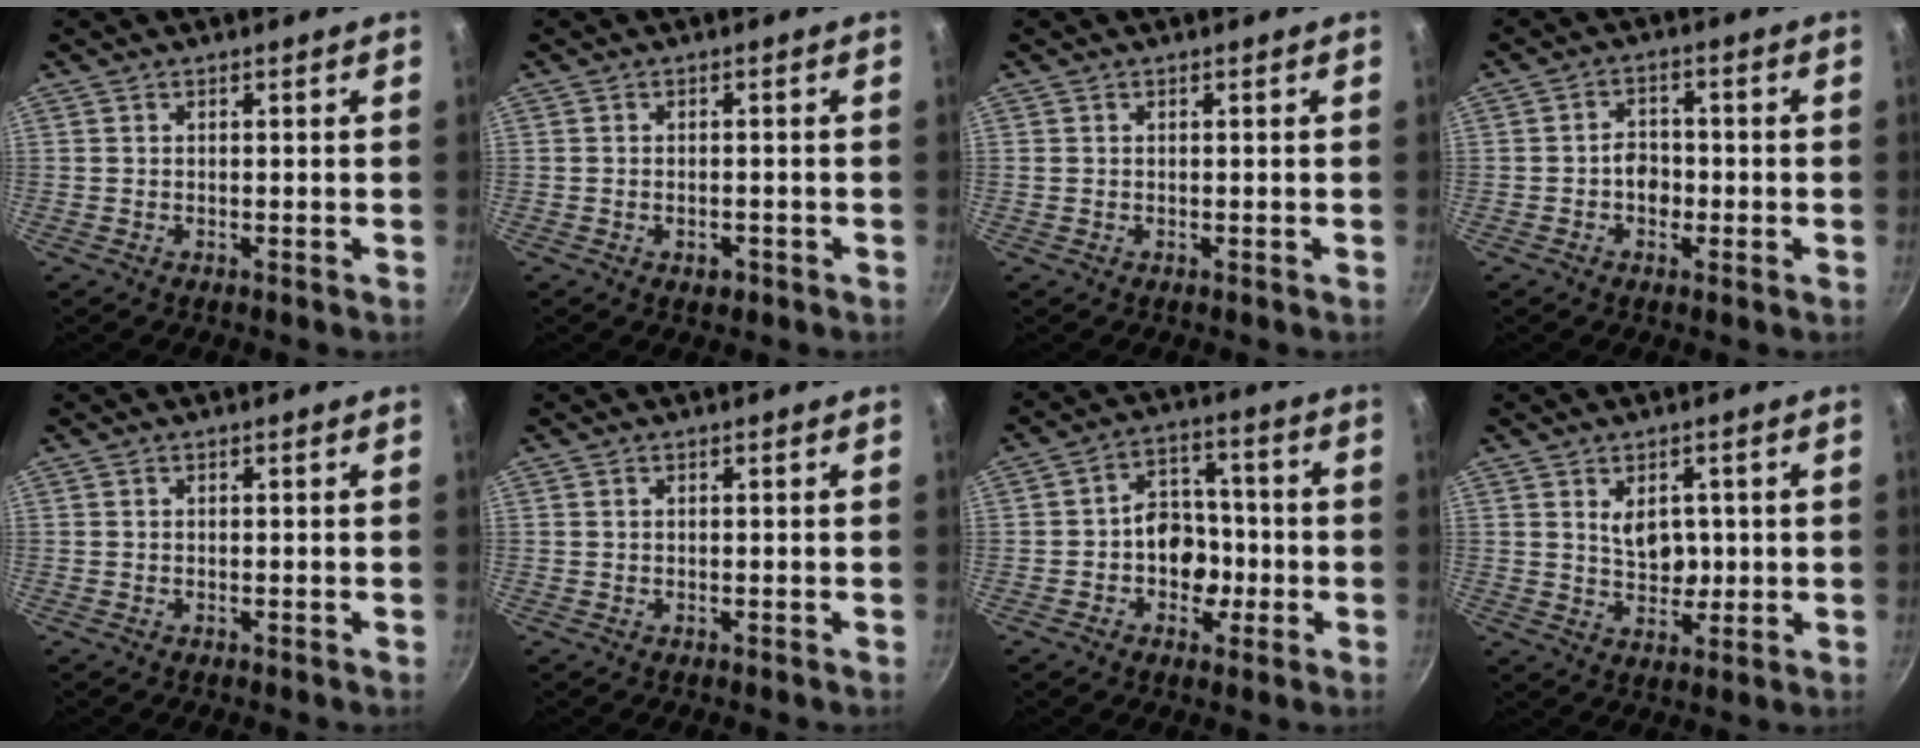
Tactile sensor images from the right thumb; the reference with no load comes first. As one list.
[{"total": 2.2, "force": [-1.0, 1.4, 1.4], "torque": [-0.018, 0.006, -0.012]}, {"total": 0.0}, {"total": 4.4, "force": [-1.1, 3.3, 2.6], "torque": [-0.017, 0.014, -0.020]}, {"total": 0.0}, {"total": 0.0}, {"total": 9.2, "force": [-2.0, 7.2, 5.3], "torque": [-0.027, 0.027, -0.038]}, {"total": 6.0, "force": [1.2, 4.1, 4.2], "torque": [-0.045, -0.017, 0.023]}]